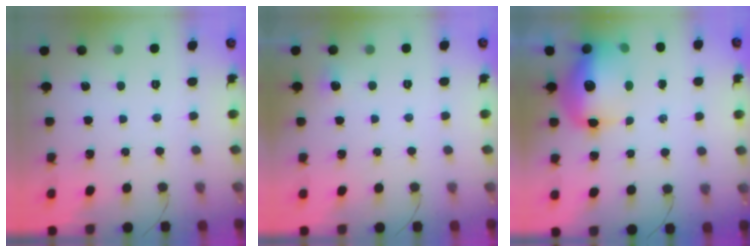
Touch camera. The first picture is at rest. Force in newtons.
{"total": 3.7, "press": 3.3, "slide": 1.5}
{"total": 15.1, "press": 14.7, "slide": 3.6}